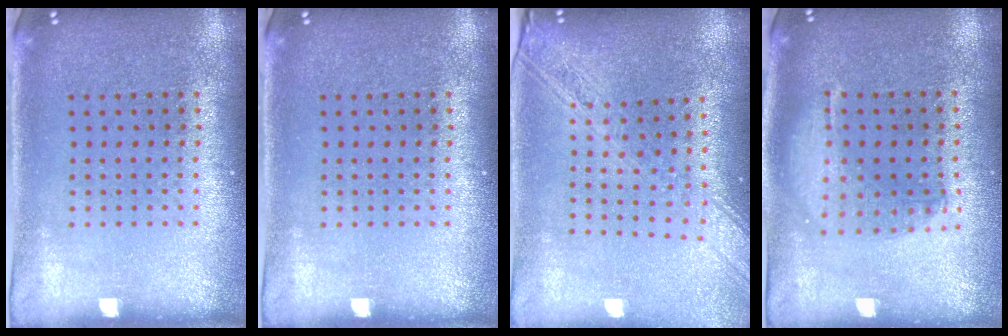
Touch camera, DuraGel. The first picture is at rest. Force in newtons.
{"total": 0.0}
{"total": 2.2, "press": 1.8, "slide": 1.2}
{"total": 1.4, "press": 1.3, "slide": 0.5}